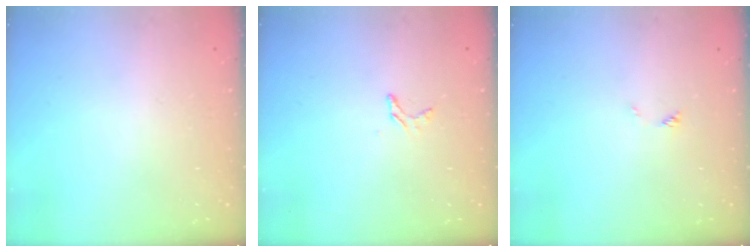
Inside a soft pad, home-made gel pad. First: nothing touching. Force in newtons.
{"total": 3.8, "press": 3.8, "slide": 0.3}
{"total": 0.0}